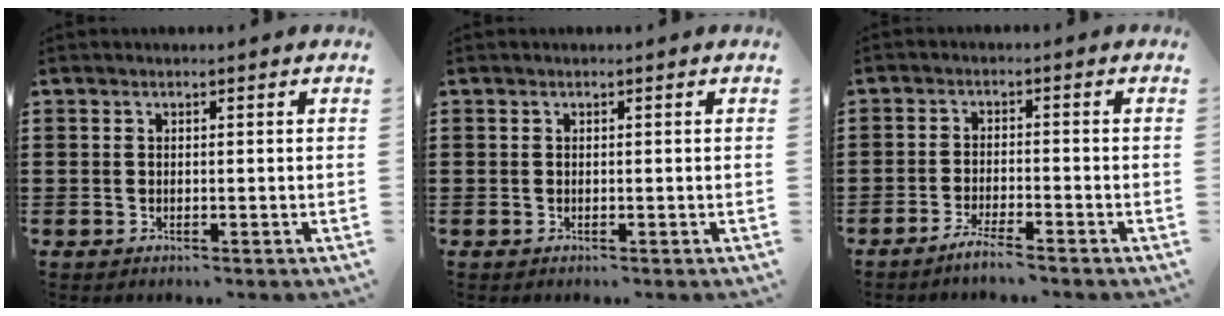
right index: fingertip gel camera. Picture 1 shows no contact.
{"total": 0.0}
{"total": 2.9, "force": [-2.6, -0.2, 1.3], "torque": [-0.029, 0.001, -0.050]}